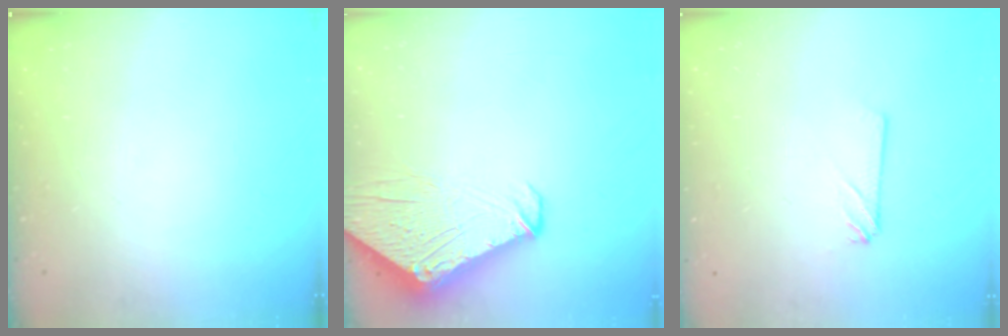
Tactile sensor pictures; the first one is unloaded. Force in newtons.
{"total": 9.6, "press": 9.6, "slide": 1.1}
{"total": 2.4, "press": 2.4, "slide": 0.2}